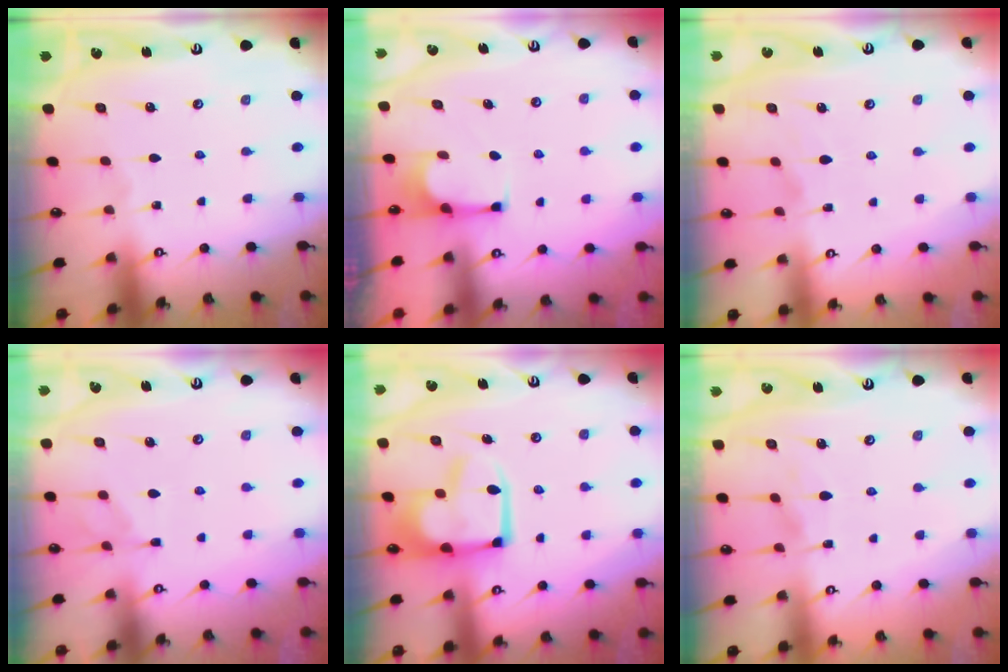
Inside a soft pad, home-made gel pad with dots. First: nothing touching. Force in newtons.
{"total": 4.8, "press": 4.7, "slide": 0.5}
{"total": 1.4, "press": 0.9, "slide": 1.1}
{"total": 1.4, "press": 0.0, "slide": 1.4}
{"total": 10.6, "press": 10.5, "slide": 1.2}
{"total": 1.1, "press": 0.6, "slide": 0.9}